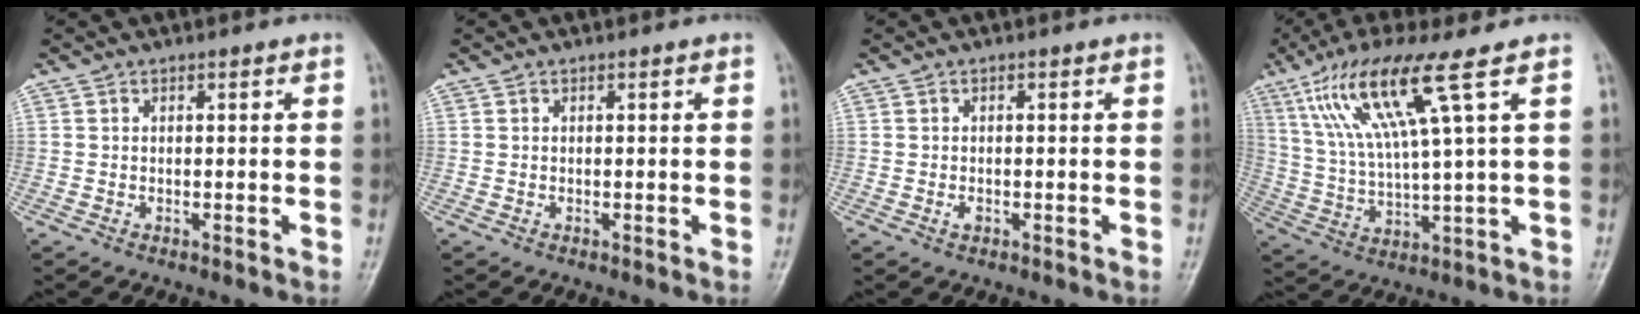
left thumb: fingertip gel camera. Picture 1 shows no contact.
{"total": 0.0}
{"total": 1.0, "force": [-0.4, 0.6, 0.7], "torque": [-0.008, 0.001, -0.008]}
{"total": 13.8, "force": [6.6, 0.5, 12.1], "torque": [-0.257, -0.015, 0.131]}